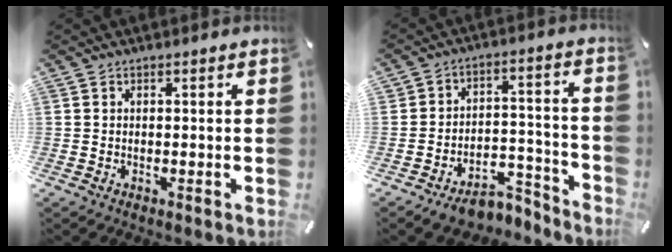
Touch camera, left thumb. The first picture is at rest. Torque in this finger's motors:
{"motor_torque": [-0.11, 0.24, 0.00, 0.08, 0.00]}